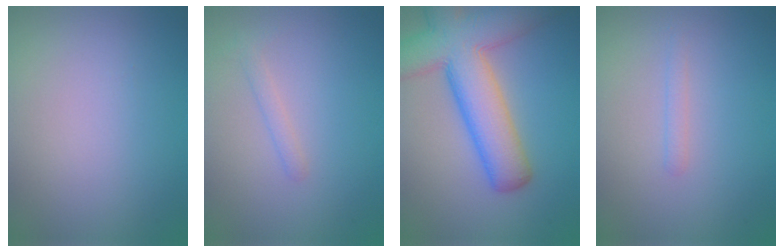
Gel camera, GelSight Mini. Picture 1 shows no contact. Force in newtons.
{"total": 1.1, "press": 1.1, "slide": 0.0}
{"total": 10.0, "press": 10.0, "slide": 0.7}
{"total": 0.8, "press": 0.8, "slide": 0.0}